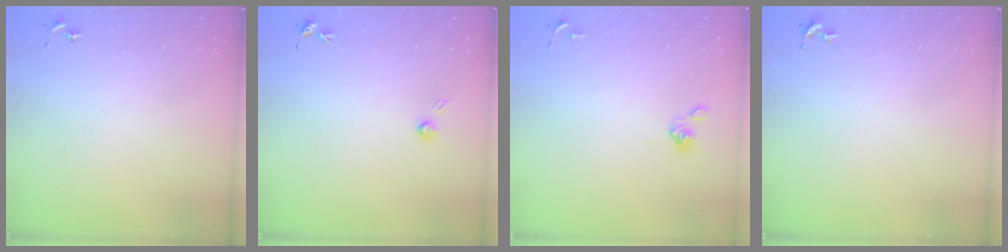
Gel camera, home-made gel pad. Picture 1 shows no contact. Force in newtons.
{"total": 3.5, "press": 3.5, "slide": 0.4}
{"total": 4.0, "press": 3.9, "slide": 0.8}
{"total": 0.0}